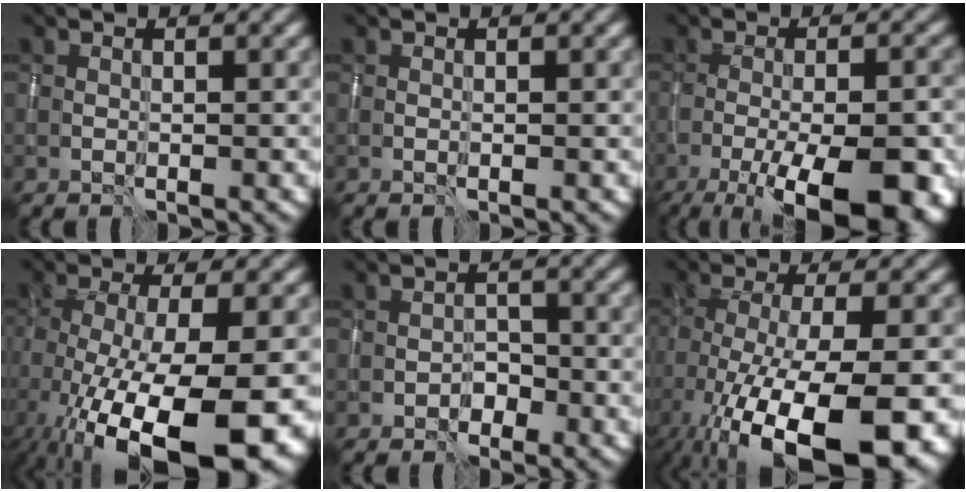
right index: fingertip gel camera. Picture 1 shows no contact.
{"total": 0.0}
{"total": 12.4, "force": [-5.7, 4.1, 10.2], "torque": [-0.137, -0.009, -0.087]}
{"total": 14.7, "force": [-6.0, 5.3, 12.4], "torque": [-0.201, -0.046, -0.083]}
{"total": 1.3, "force": [-0.9, 0.8, 0.2], "torque": [0.002, 0.004, -0.017]}
{"total": 15.0, "force": [-7.7, 4.9, 11.9], "torque": [-0.206, -0.037, -0.115]}